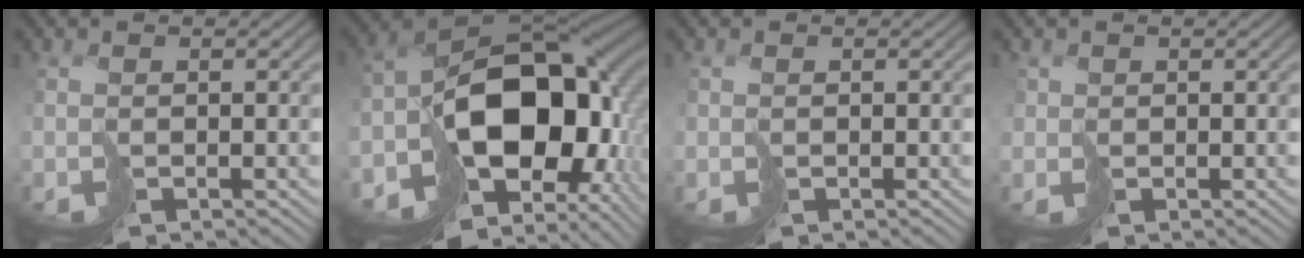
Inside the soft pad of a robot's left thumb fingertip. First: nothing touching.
{"total": 17.7, "force": [-5.1, 11.5, 12.4], "torque": [-0.175, -0.034, -0.062]}
{"total": 0.6, "force": [0.1, 0.3, -0.5], "torque": [0.016, 0.000, -0.001]}
{"total": 1.4, "force": [0.5, 0.9, -0.9], "torque": [0.019, -0.001, 0.007]}